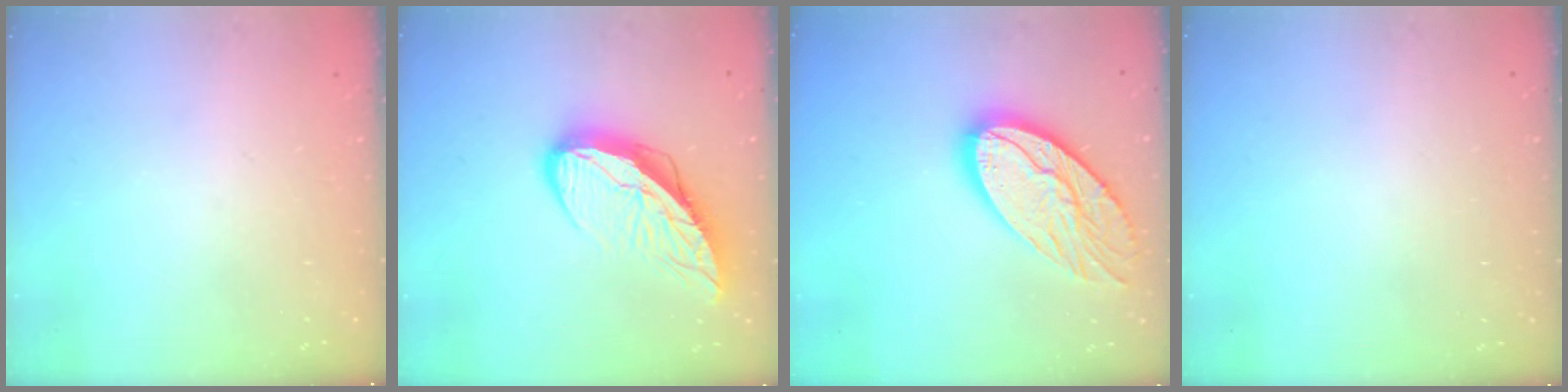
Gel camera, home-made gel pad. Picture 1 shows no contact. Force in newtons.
{"total": 13.0, "press": 13.0, "slide": 1.2}
{"total": 19.2, "press": 19.1, "slide": 1.8}
{"total": 0.0}